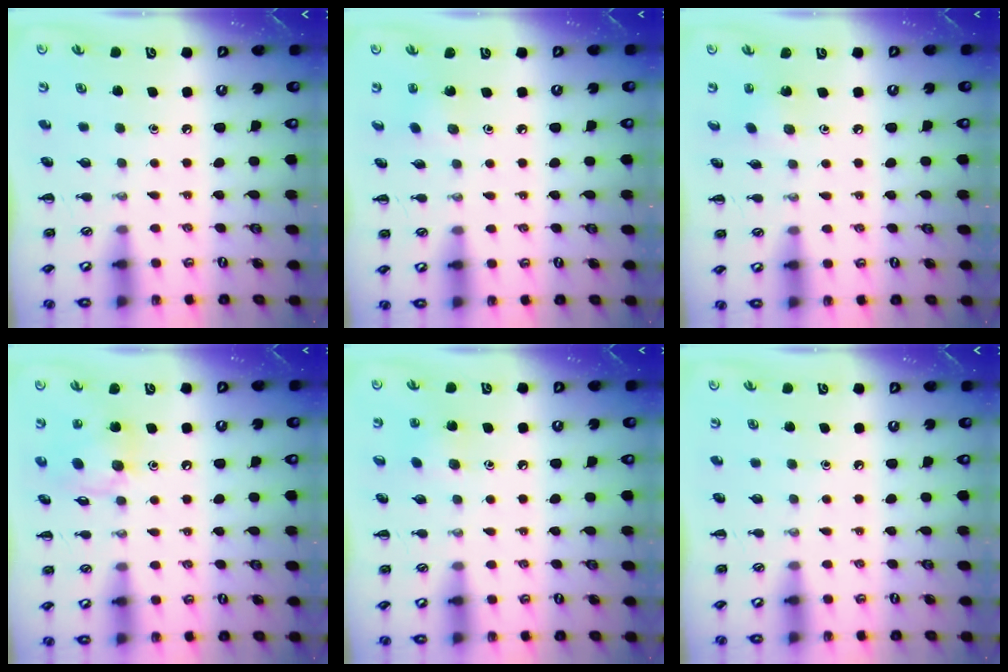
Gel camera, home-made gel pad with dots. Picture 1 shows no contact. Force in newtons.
{"total": 1.9, "press": 1.8, "slide": 0.7}
{"total": 1.6, "press": 1.5, "slide": 0.6}
{"total": 12.3, "press": 12.0, "slide": 2.6}
{"total": 6.9, "press": 6.6, "slide": 1.9}
{"total": 0.0}